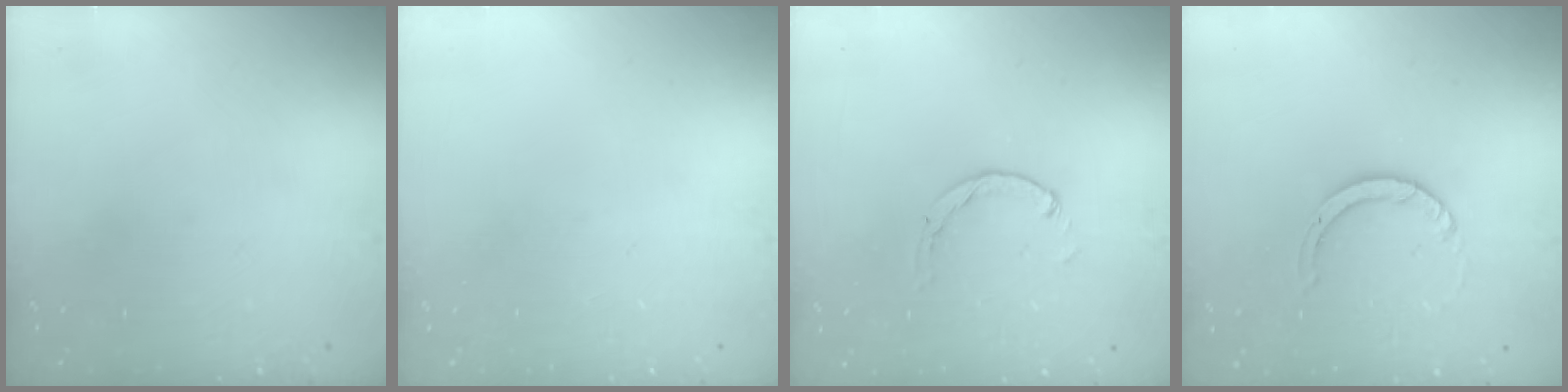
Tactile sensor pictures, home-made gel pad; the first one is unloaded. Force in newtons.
{"total": 0.0}
{"total": 1.5, "press": 1.5, "slide": 0.2}
{"total": 4.0, "press": 4.0, "slide": 0.2}